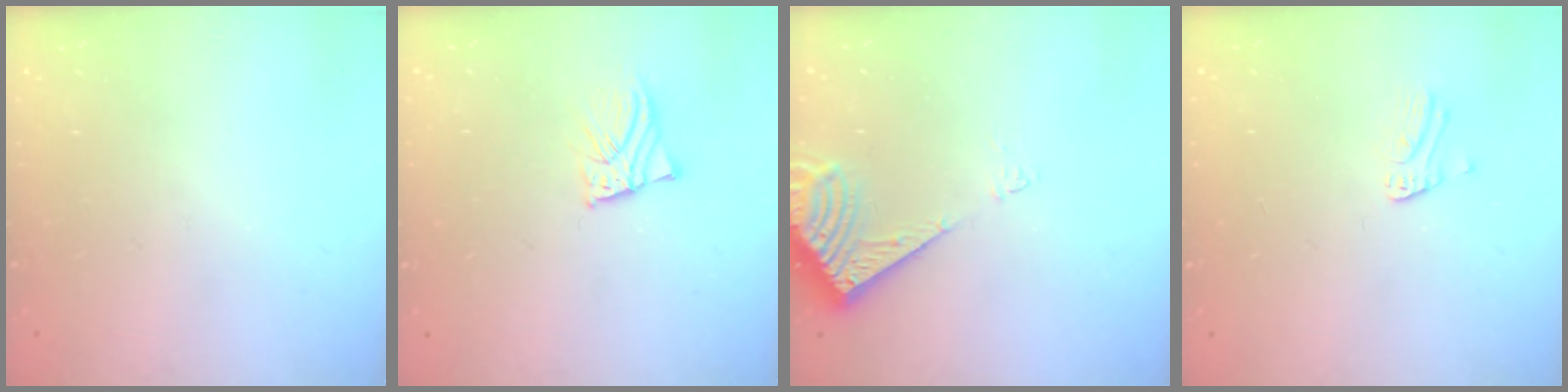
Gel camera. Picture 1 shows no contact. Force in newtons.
{"total": 2.5, "press": 2.5, "slide": 0.3}
{"total": 8.8, "press": 8.8, "slide": 0.9}
{"total": 2.6, "press": 2.6, "slide": 0.3}